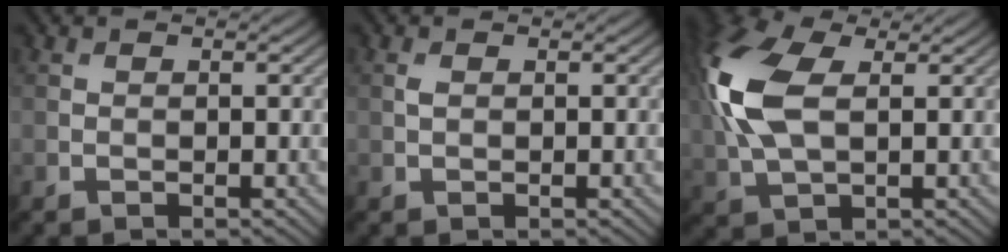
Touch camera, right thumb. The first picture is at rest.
{"total": 0.7, "force": [0.2, 0.4, 0.5], "torque": [-0.015, 0.001, 0.003]}
{"total": 12.4, "force": [2.2, 7.1, 10.0], "torque": [-0.270, 0.016, 0.035]}